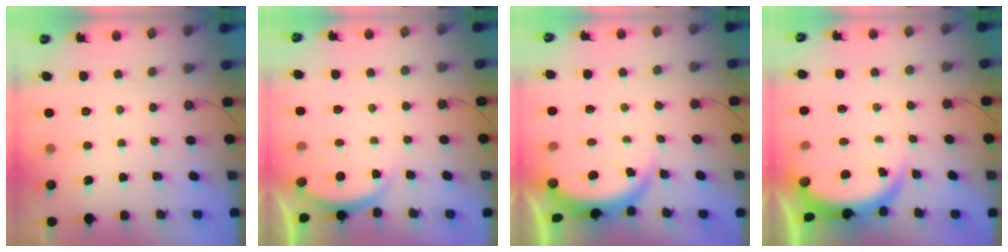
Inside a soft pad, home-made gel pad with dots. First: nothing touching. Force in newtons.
{"total": 3.0, "press": 2.9, "slide": 0.6}
{"total": 3.7, "press": 3.6, "slide": 0.6}
{"total": 3.8, "press": 3.8, "slide": 0.1}